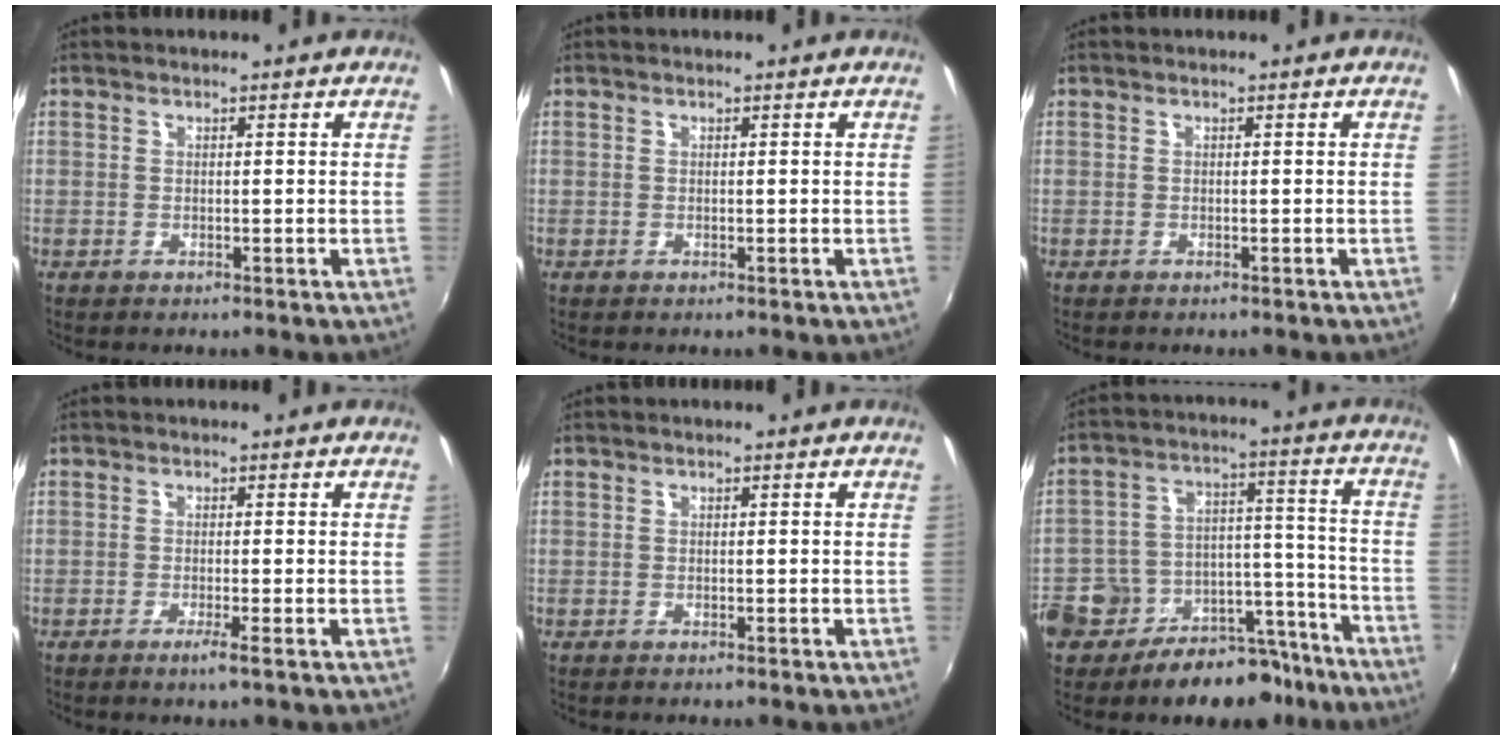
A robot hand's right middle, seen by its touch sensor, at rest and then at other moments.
{"total": 0.0}
{"total": 0.0}
{"total": 1.8, "force": [-0.9, -0.5, 1.4], "torque": [-0.029, -0.004, -0.019]}
{"total": 0.0}
{"total": 17.7, "force": [-11.7, 11.0, 7.4], "torque": [-0.159, 0.039, -0.147]}